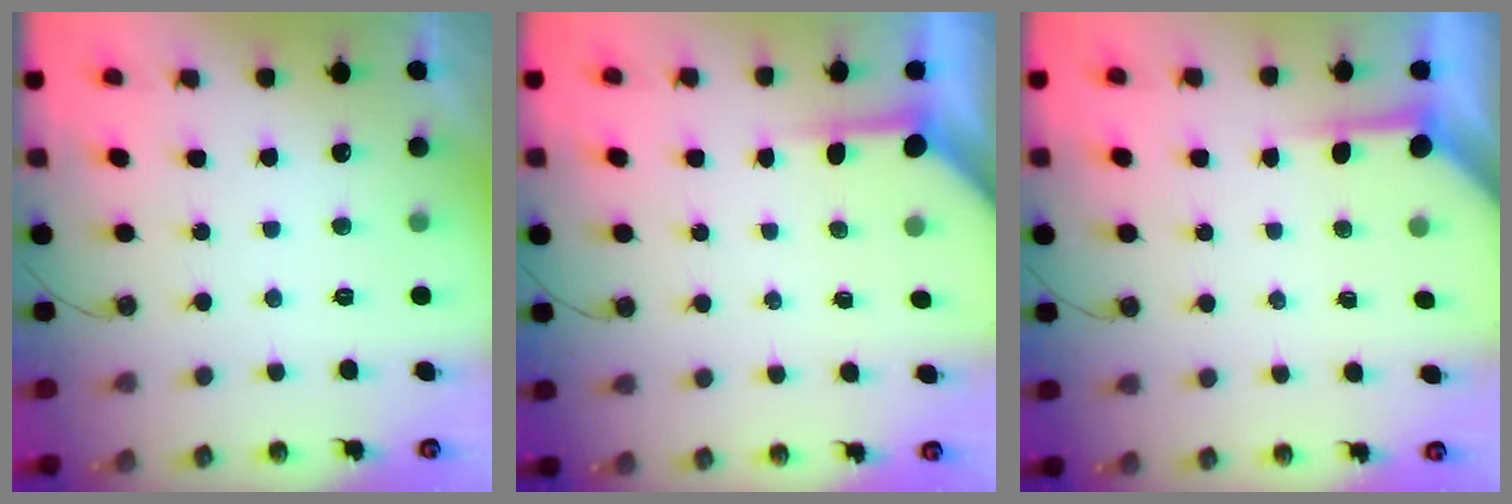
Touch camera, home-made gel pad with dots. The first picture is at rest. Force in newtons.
{"total": 3.8, "press": 3.8, "slide": 0.4}
{"total": 3.6, "press": 3.6, "slide": 0.5}